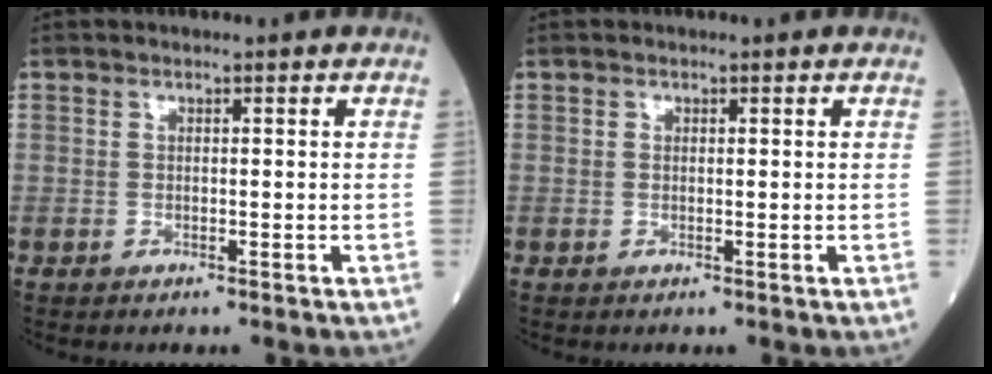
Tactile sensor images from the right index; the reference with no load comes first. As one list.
[{"total": 0.0}]